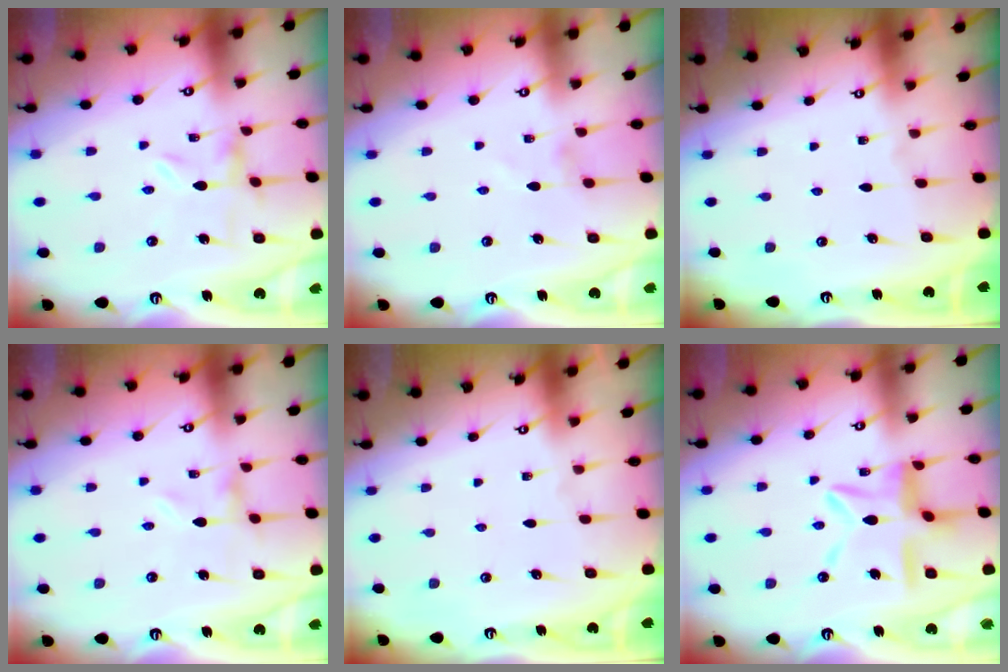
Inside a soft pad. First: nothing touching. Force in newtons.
{"total": 0.6, "press": 0.6, "slide": 0.2}
{"total": 0.0}
{"total": 0.0}
{"total": 0.0}
{"total": 12.1, "press": 12.1, "slide": 1.2}